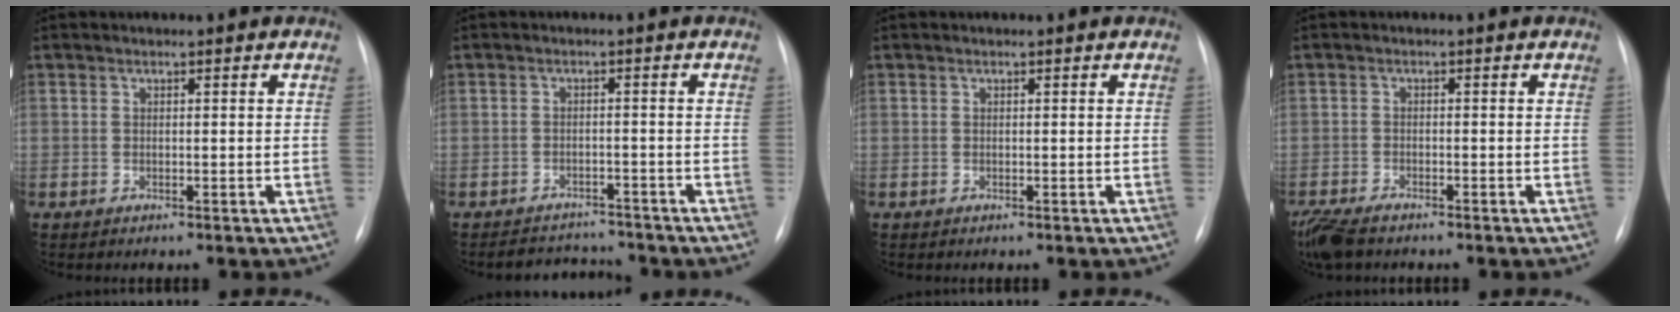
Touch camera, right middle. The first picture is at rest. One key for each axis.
{"total": 5.1, "fx": -4.9, "fy": 1.3, "fz": 0.0, "tx": 0.000, "ty": 0.008, "tz": -0.072}
{"total": 0.0}
{"total": 6.1, "fx": -4.8, "fy": 2.0, "fz": 3.1, "tx": -0.062, "ty": -0.015, "tz": -0.085}